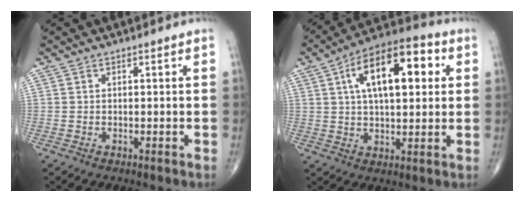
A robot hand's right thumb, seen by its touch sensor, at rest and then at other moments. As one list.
[{"total": 17.3, "force": [4.8, 8.0, 14.6], "torque": [-0.215, 0.018, 0.068]}]